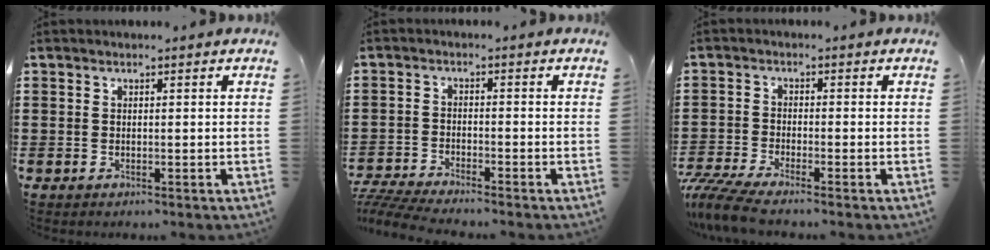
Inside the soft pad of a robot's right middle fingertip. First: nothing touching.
{"total": 4.3, "force": [-4.1, -0.1, 1.1], "torque": [-0.042, -0.015, -0.088]}
{"total": 4.4, "force": [-3.9, 0.0, 2.1], "torque": [-0.065, -0.021, -0.083]}